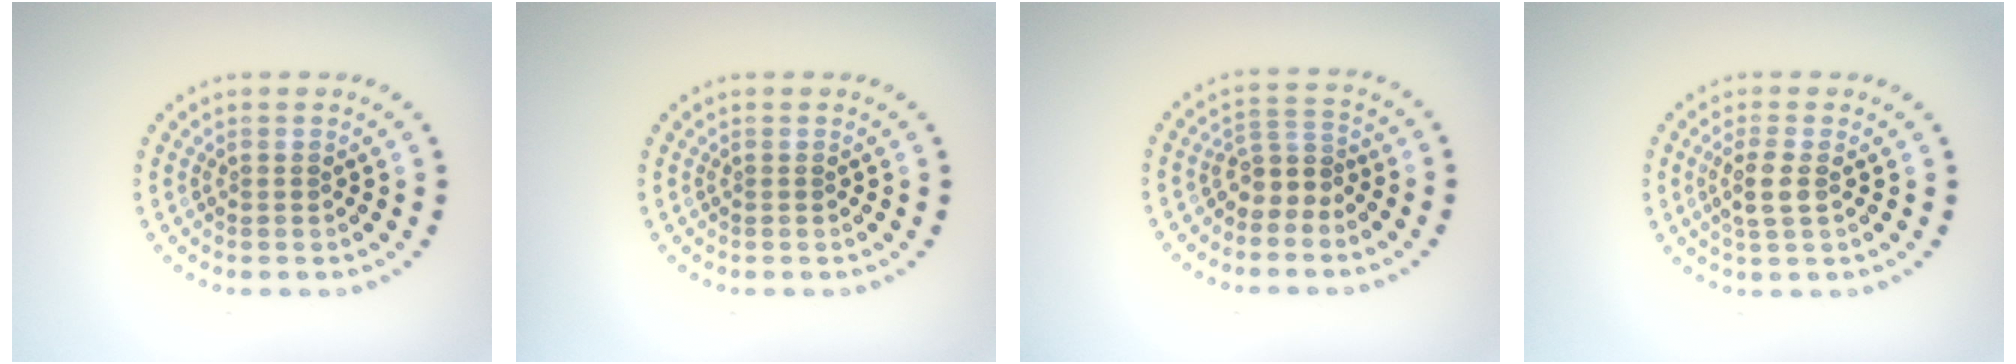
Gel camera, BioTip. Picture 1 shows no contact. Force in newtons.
{"total": 0.0}
{"total": 2.5, "press": 1.8, "slide": 1.8}
{"total": 2.2, "press": 2.0, "slide": 0.8}